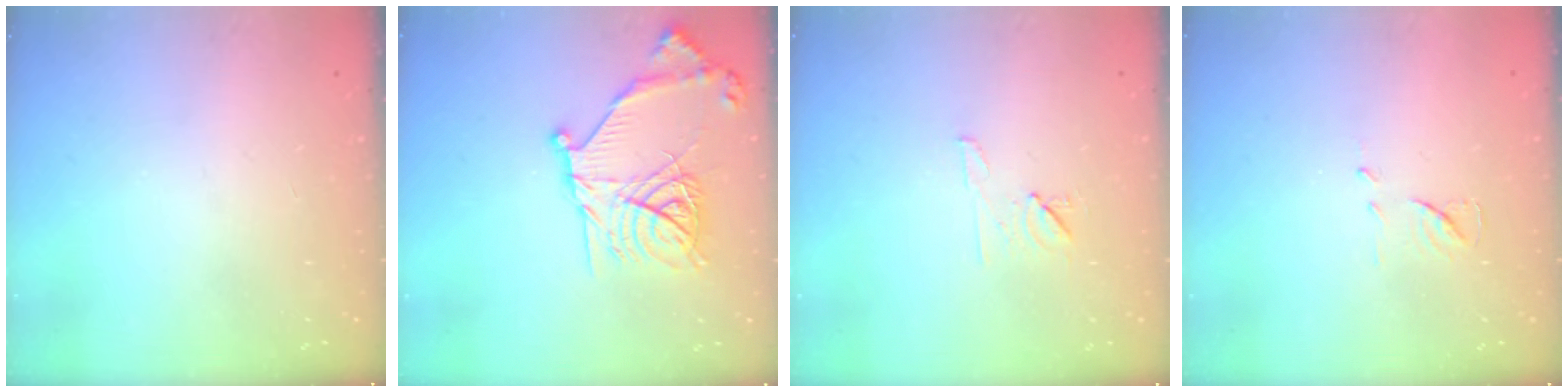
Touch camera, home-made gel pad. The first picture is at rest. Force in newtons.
{"total": 18.2, "press": 18.2, "slide": 1.1}
{"total": 6.4, "press": 6.4, "slide": 0.6}
{"total": 7.0, "press": 7.0, "slide": 0.3}